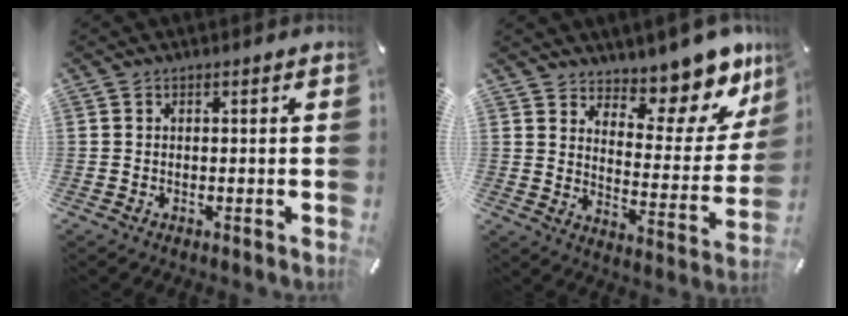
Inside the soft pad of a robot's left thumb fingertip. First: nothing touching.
{"total": 12.6, "force": [11.1, 4.3, 4.1], "torque": [-0.042, -0.116, 0.185]}